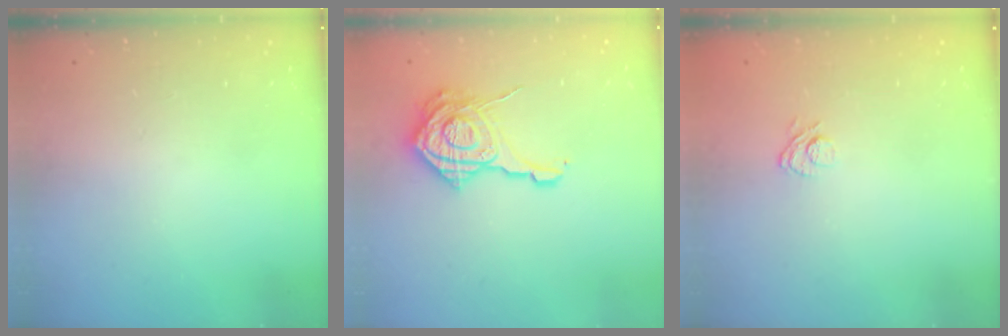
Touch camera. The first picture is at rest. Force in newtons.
{"total": 17.6, "press": 17.6, "slide": 1.2}
{"total": 6.1, "press": 5.9, "slide": 1.3}